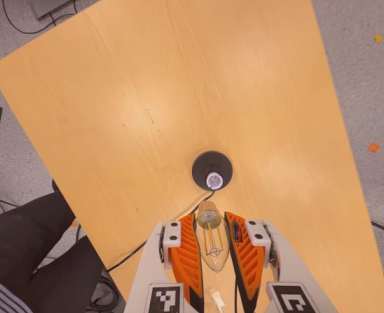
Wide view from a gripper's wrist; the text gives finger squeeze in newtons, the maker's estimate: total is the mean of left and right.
{"total": 22.2, "left": 24.8, "right": 19.5}